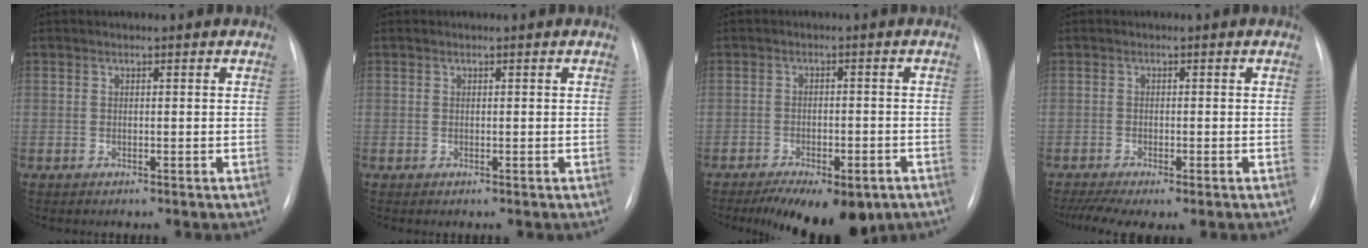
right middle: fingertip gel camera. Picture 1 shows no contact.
{"total": 0.0}
{"total": 12.2, "force": [-8.5, 4.7, 7.4], "torque": [-0.098, -0.004, -0.116]}
{"total": 7.0, "force": [-4.9, 1.7, 4.6], "torque": [-0.080, -0.009, -0.078]}